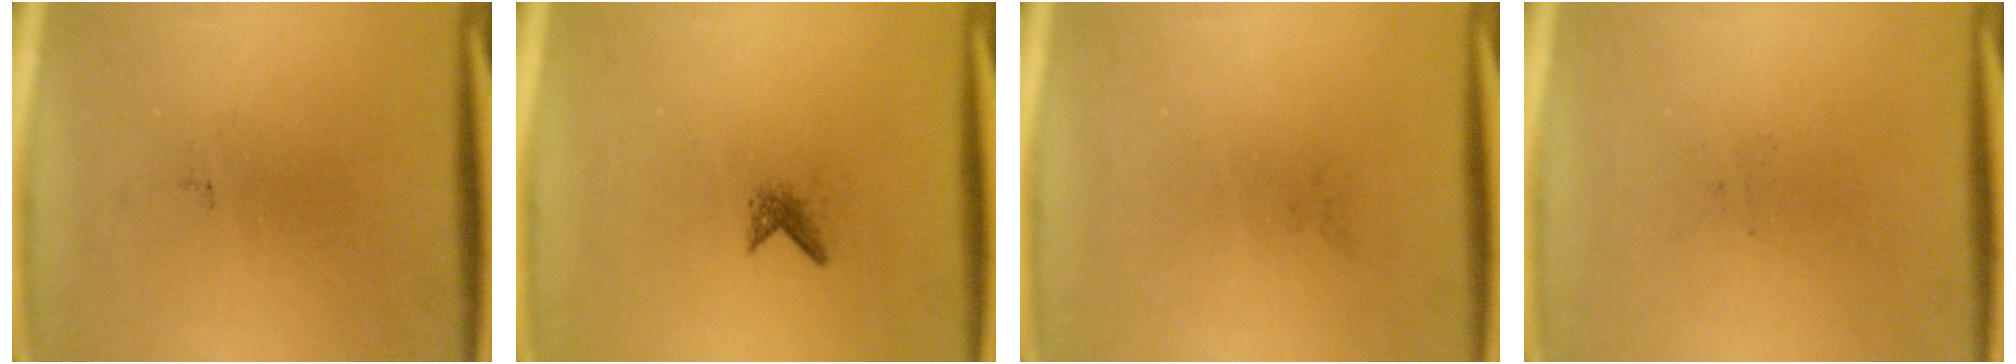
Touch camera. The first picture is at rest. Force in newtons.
{"total": 1.1}
{"total": 0.0}
{"total": 0.0}